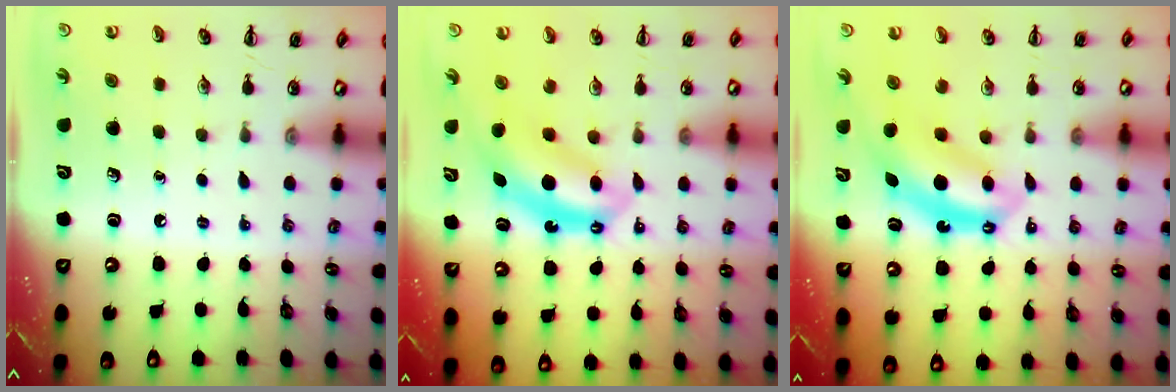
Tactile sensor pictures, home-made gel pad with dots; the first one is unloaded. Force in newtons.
{"total": 6.2, "press": 6.2, "slide": 0.7}
{"total": 6.2, "press": 6.2, "slide": 0.7}